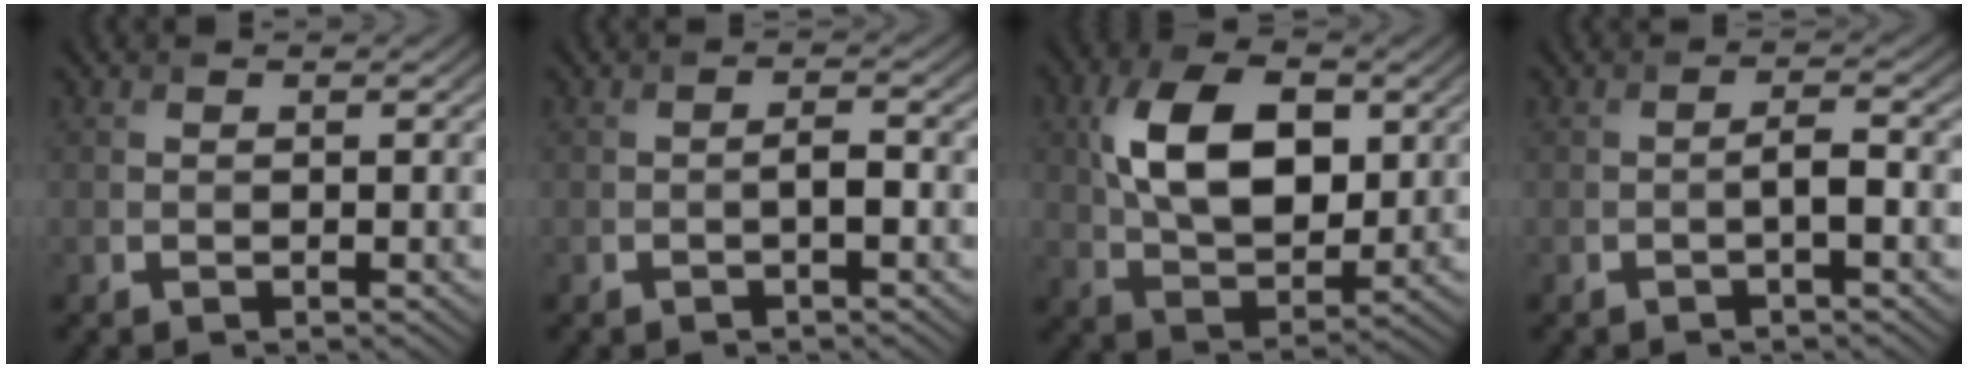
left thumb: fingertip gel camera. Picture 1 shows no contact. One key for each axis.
{"total": 1.5, "fx": -0.6, "fy": 0.3, "fz": 1.4, "tx": -0.025, "ty": 0.004, "tz": -0.013}
{"total": 11.4, "fx": 2.6, "fy": 6.8, "fz": 8.8, "tx": -0.174, "ty": 0.007, "tz": 0.049}
{"total": 1.9, "fx": -0.7, "fy": 0.3, "fz": 1.7, "tx": -0.032, "ty": 0.006, "tz": -0.017}